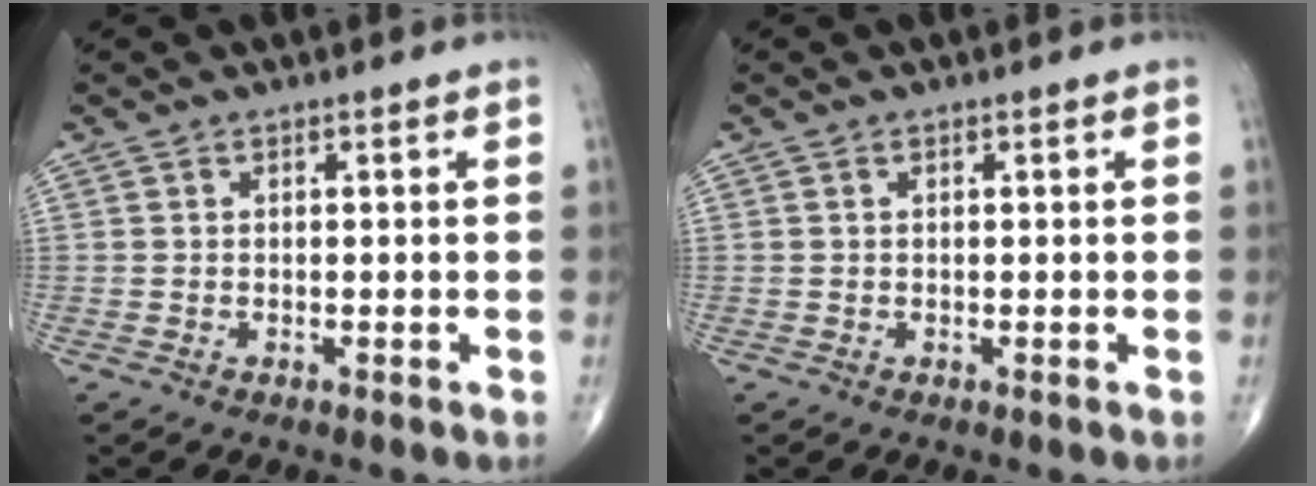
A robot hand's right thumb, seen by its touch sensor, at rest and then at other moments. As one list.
[{"total": 0.0}]